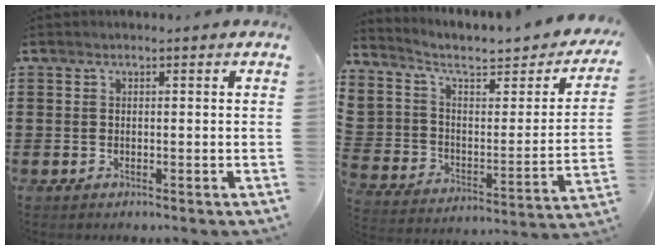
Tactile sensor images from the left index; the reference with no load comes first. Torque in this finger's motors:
{"motor_torque": [1.09, -1.05, 0.66, 0.08]}